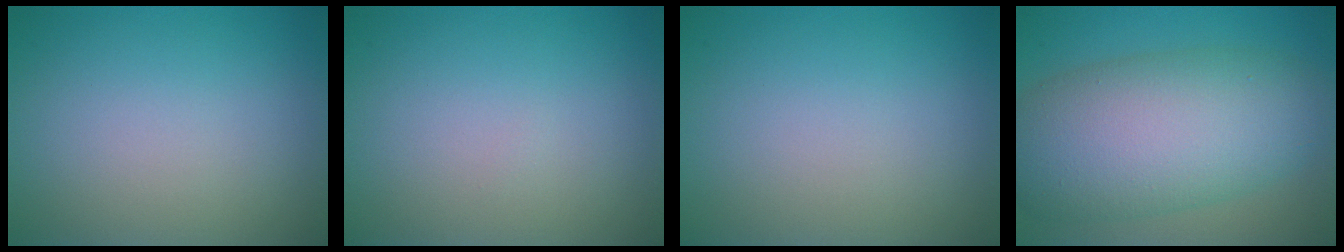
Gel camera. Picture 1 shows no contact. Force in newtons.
{"total": 0.0}
{"total": 0.0}
{"total": 10.8, "press": 10.8, "slide": 0.4}